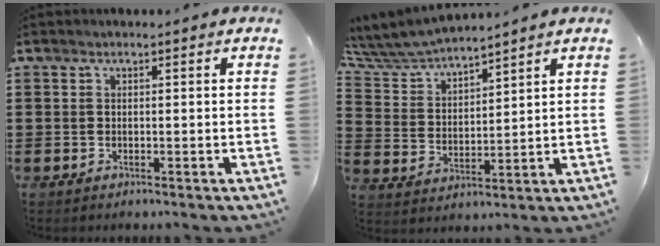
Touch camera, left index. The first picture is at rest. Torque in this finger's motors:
{"motor_torque": [1.14, -1.00, 1.05, 0.21]}